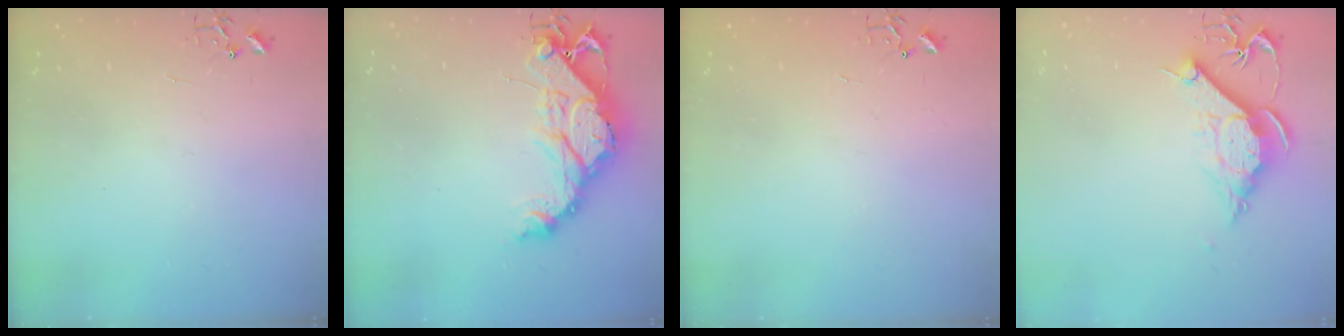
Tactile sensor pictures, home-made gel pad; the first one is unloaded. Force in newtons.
{"total": 15.4, "press": 15.3, "slide": 1.4}
{"total": 1.5, "press": 1.5, "slide": 0.3}
{"total": 11.2, "press": 11.2, "slide": 1.0}